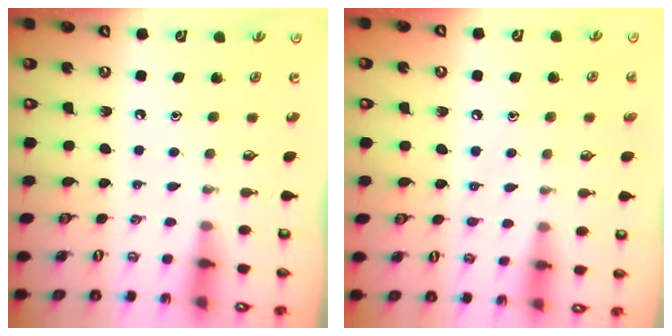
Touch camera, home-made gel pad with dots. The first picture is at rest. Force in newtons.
{"total": 5.4, "press": 5.3, "slide": 0.6}